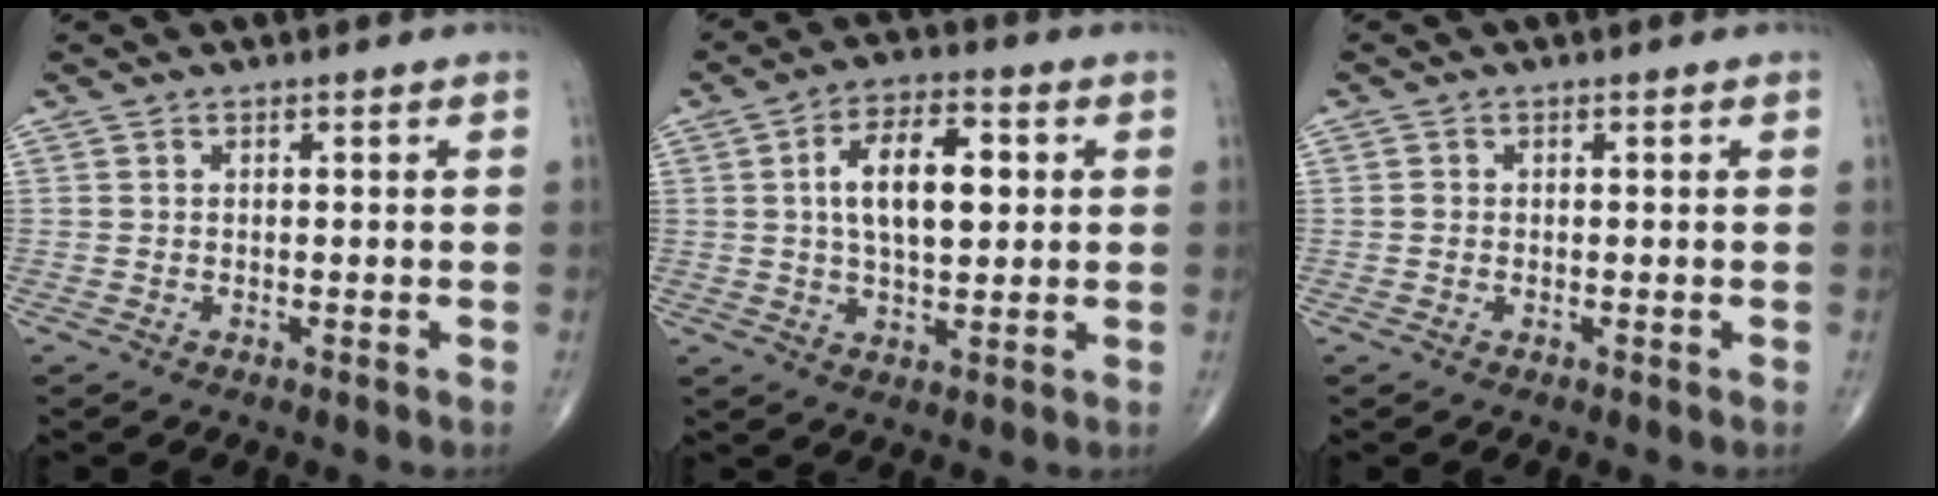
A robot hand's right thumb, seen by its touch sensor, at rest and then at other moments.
{"total": 11.7, "force": [2.0, 5.8, 9.9], "torque": [-0.153, 0.006, 0.032]}
{"total": 0.8, "force": [0.0, 0.7, 0.3], "torque": [-0.003, 0.002, 0.000]}